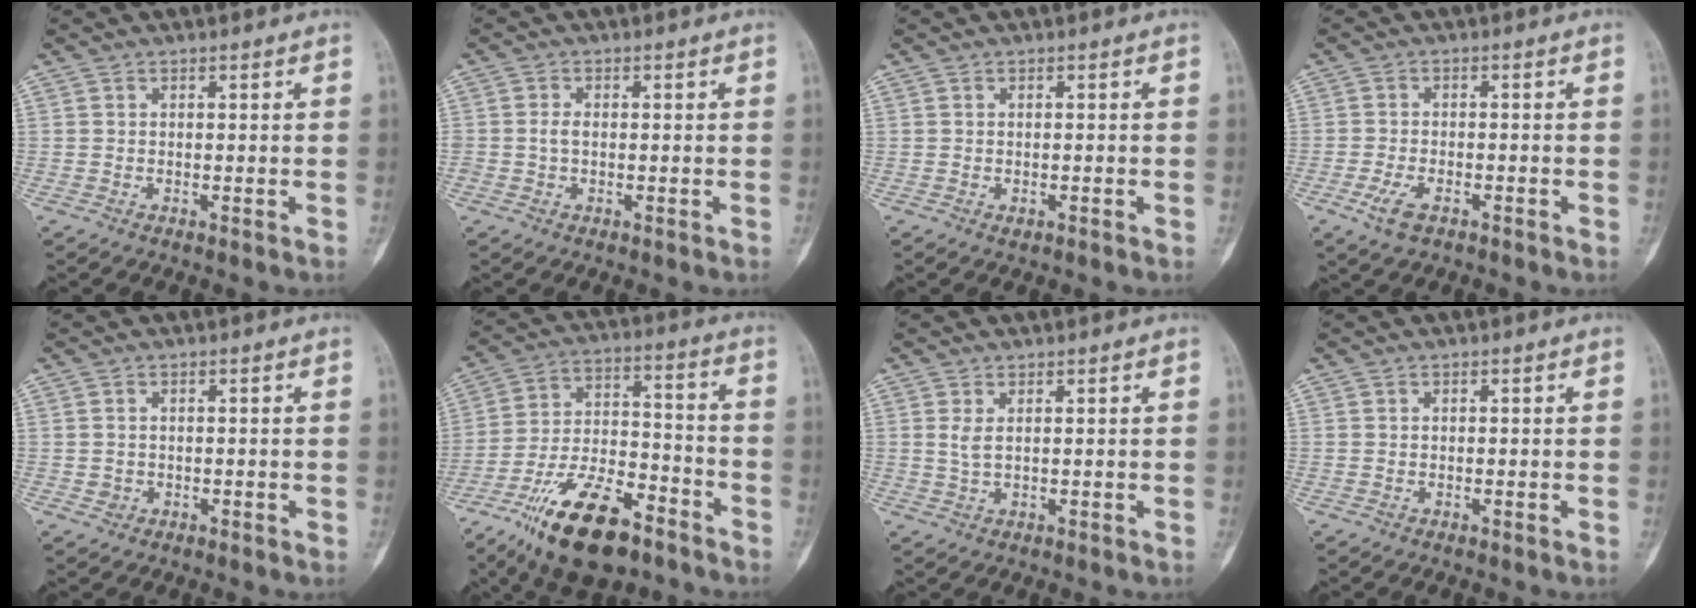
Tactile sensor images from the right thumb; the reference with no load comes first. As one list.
[{"total": 1.8, "force": [-0.1, 1.3, 1.3], "torque": [-0.026, 0.003, -0.003]}, {"total": 0.9, "force": [-0.3, 0.5, 0.7], "torque": [-0.012, 0.003, 0.000]}, {"total": 4.3, "force": [-2.3, 2.1, 3.0], "torque": [-0.069, 0.003, -0.042]}, {"total": 1.3, "force": [-0.3, 1.2, 0.4], "torque": [-0.006, 0.003, 0.000]}, {"total": 19.1, "force": [-12.2, 8.0, 12.4], "torque": [-0.220, 0.074, -0.214]}, {"total": 2.0, "force": [0.6, 0.7, 1.8], "torque": [-0.042, -0.001, 0.020]}, {"total": 0.0}]